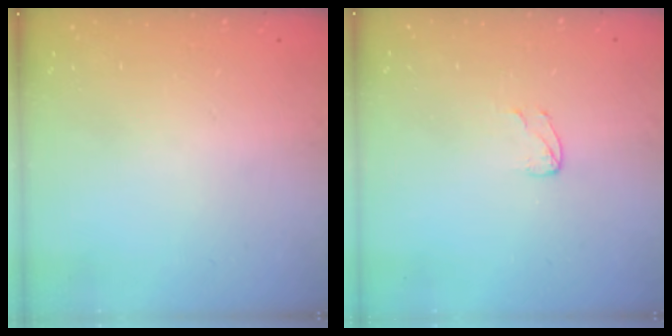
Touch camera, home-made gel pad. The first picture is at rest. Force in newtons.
{"total": 4.0, "press": 4.0, "slide": 0.3}